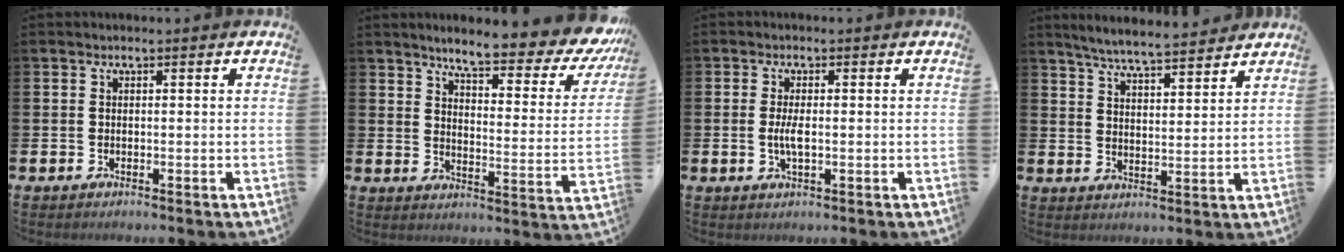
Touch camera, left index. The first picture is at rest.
{"total": 6.7, "force": [5.8, 1.0, 3.2], "torque": [-0.067, -0.053, 0.089]}
{"total": 2.8, "force": [-0.1, 1.0, 2.6], "torque": [-0.053, -0.003, -0.005]}
{"total": 6.0, "force": [5.8, 0.2, 1.4], "torque": [-0.041, -0.035, 0.102]}